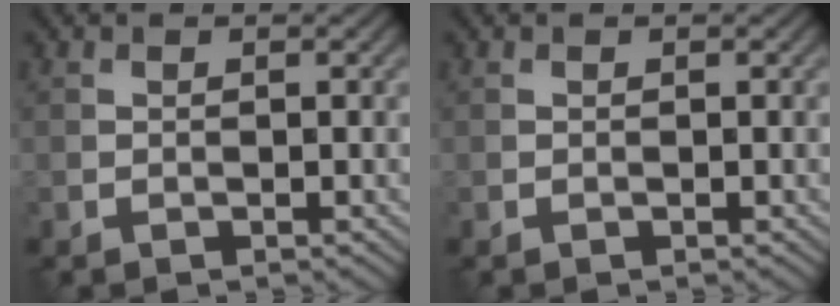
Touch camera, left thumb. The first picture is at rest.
{"total": 0.0}